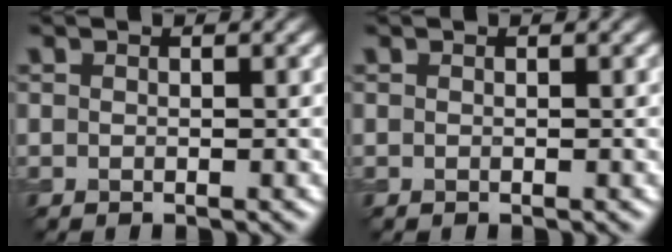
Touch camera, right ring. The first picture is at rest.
{"total": 0.0}